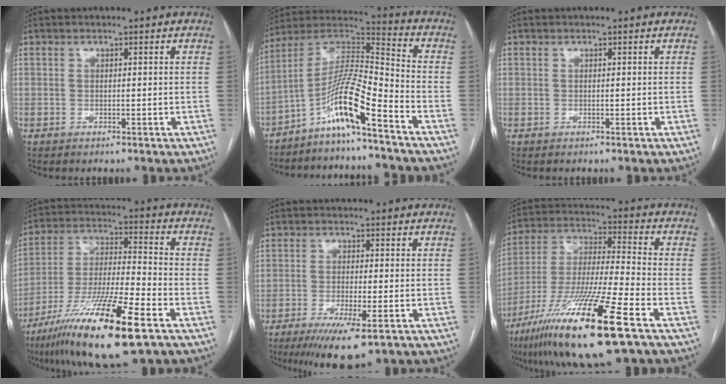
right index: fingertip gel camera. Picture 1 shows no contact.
{"total": 11.5, "force": [-7.4, 0.1, 8.9], "torque": [-0.173, 0.015, -0.141]}
{"total": 0.0}
{"total": 20.0, "force": [-11.3, 1.7, 16.4], "torque": [-0.310, -0.045, -0.202]}
{"total": 8.2, "force": [-4.7, 1.0, 6.6], "torque": [-0.113, -0.023, -0.073]}
{"total": 21.4, "force": [-11.8, 0.9, 17.9], "torque": [-0.354, -0.050, -0.216]}